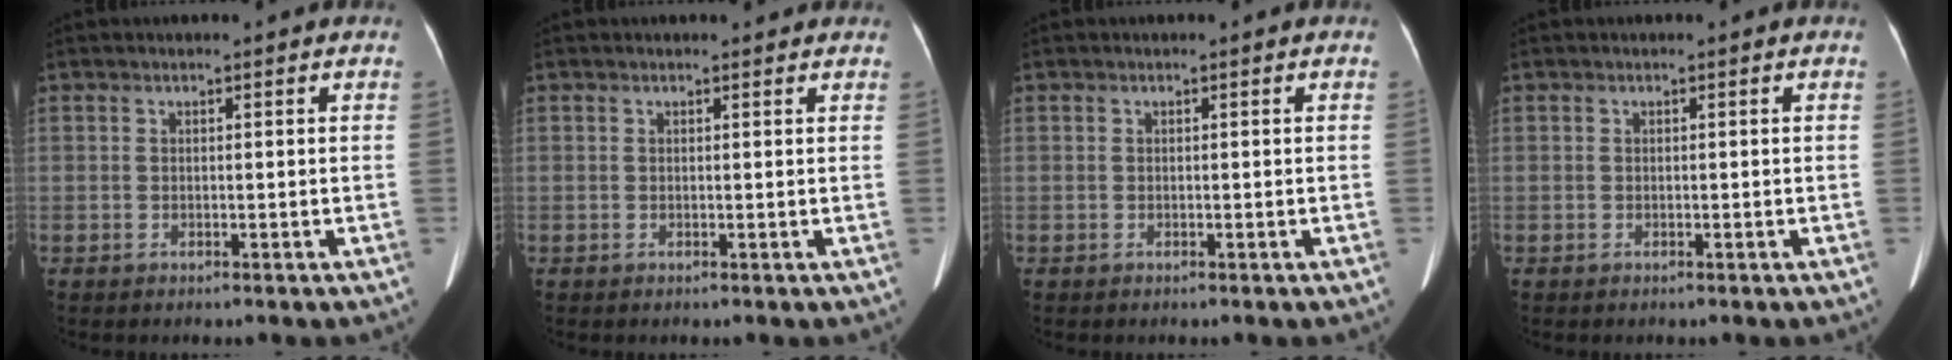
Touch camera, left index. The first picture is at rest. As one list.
[{"total": 1.8, "force": [1.7, 0.5, 0.5], "torque": [-0.011, 0.007, 0.015]}, {"total": 0.0}, {"total": 0.0}]